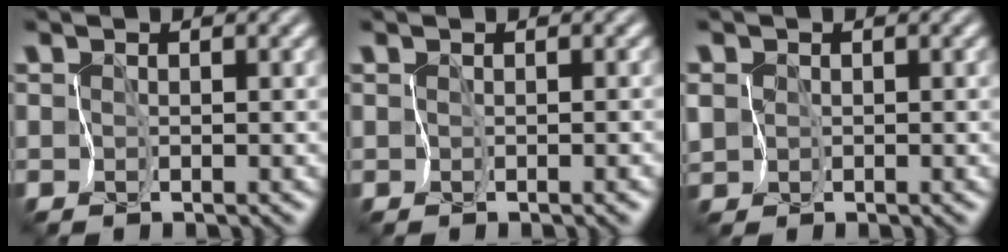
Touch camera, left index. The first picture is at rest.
{"total": 0.9, "force": [-0.5, 0.3, 0.6], "torque": [-0.005, -0.007, -0.002]}
{"total": 2.4, "force": [0.1, 2.2, 0.8], "torque": [-0.019, 0.010, -0.002]}